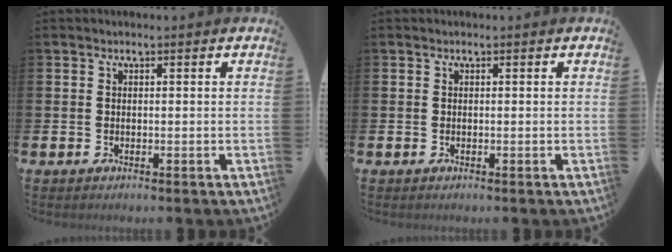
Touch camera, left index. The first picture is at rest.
{"total": 0.0}